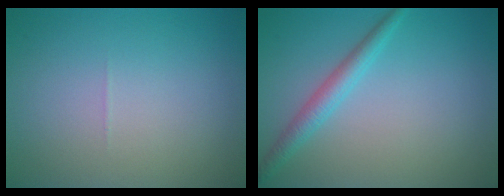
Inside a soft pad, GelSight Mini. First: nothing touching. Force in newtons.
{"total": 2.3, "press": 2.3, "slide": 0.2}